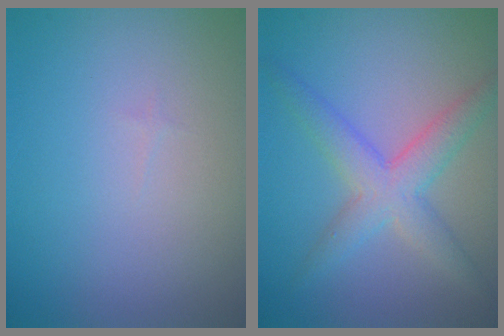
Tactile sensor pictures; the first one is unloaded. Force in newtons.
{"total": 3.0, "press": 3.0, "slide": 0.3}